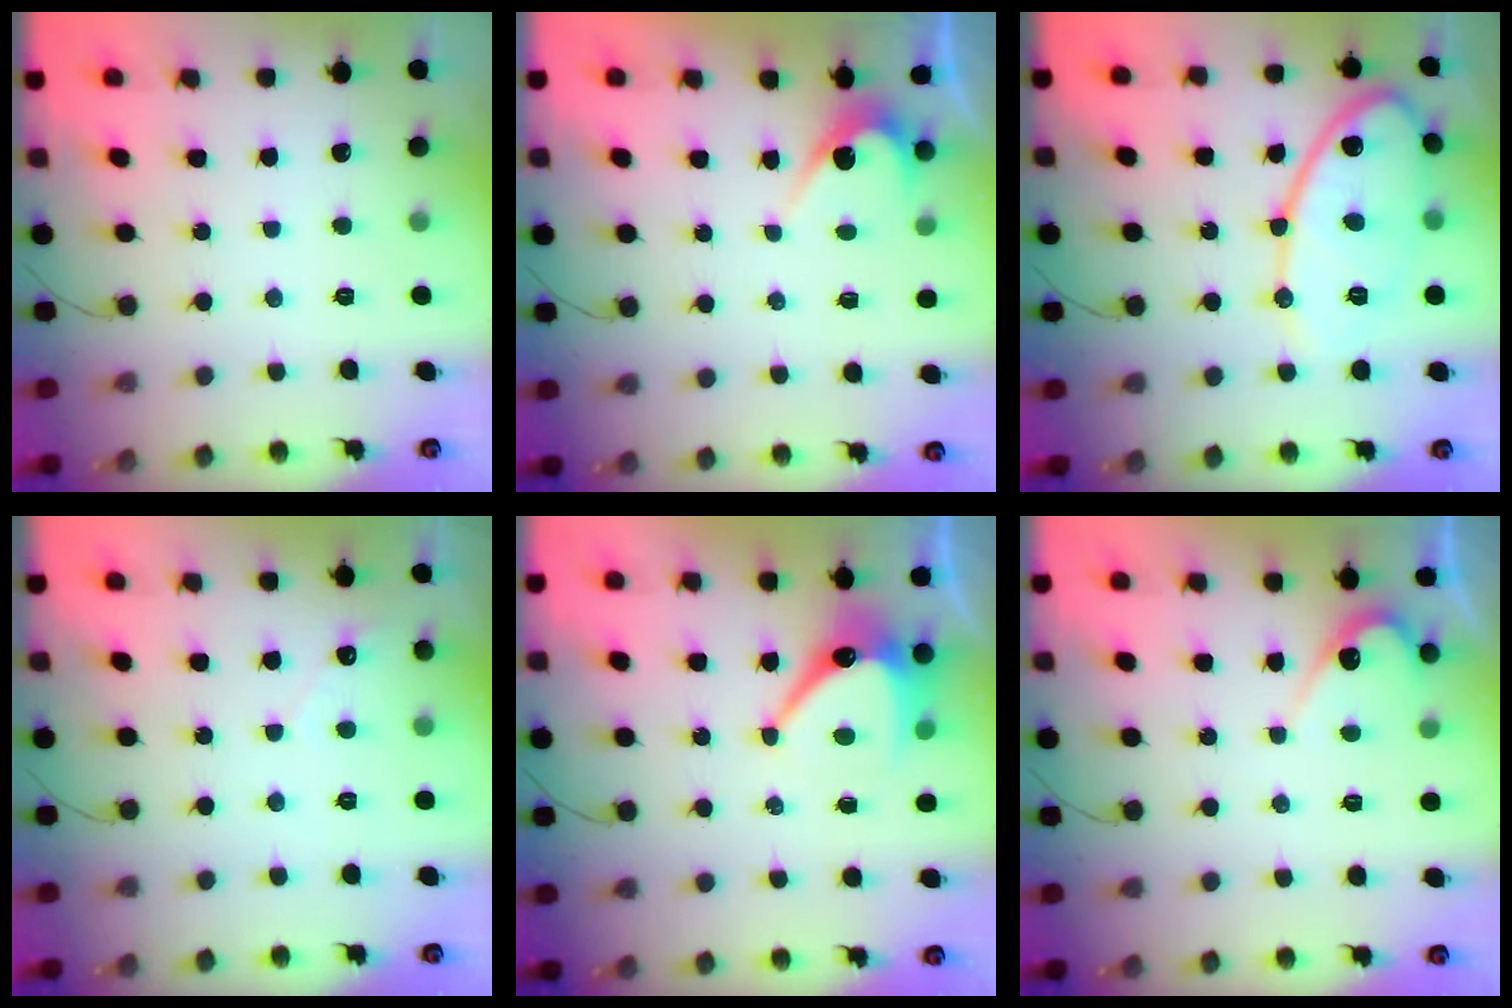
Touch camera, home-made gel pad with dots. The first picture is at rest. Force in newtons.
{"total": 3.0, "press": 3.0, "slide": 0.2}
{"total": 14.1, "press": 14.1, "slide": 0.9}
{"total": 1.7, "press": 1.7, "slide": 0.1}
{"total": 9.2, "press": 9.2, "slide": 0.3}
{"total": 4.9, "press": 4.9, "slide": 0.4}